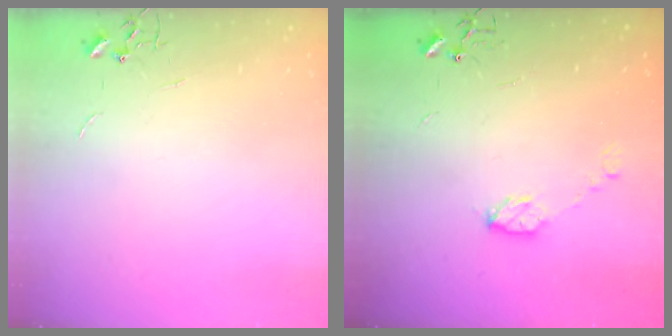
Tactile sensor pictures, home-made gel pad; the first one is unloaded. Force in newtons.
{"total": 4.9, "press": 4.8, "slide": 0.6}